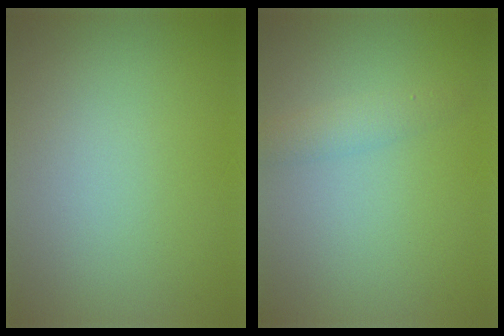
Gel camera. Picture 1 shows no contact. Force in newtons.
{"total": 1.6, "press": 1.6, "slide": 0.0}